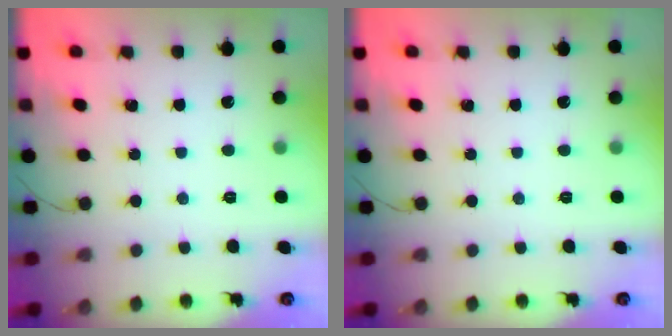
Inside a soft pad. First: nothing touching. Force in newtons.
{"total": 0.0}